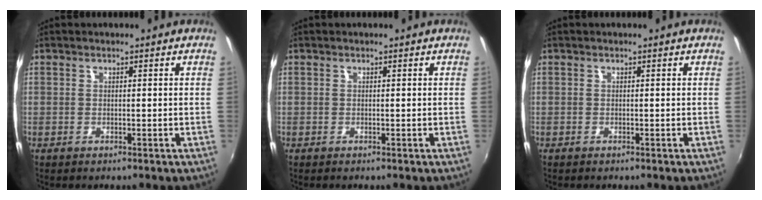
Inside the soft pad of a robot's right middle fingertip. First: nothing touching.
{"total": 0.0}
{"total": 0.0}